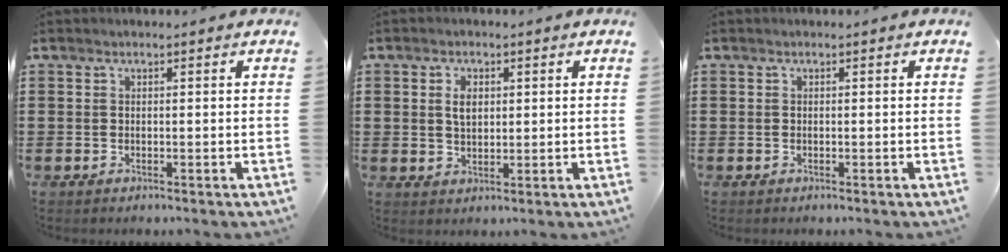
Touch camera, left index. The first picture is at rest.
{"total": 3.0, "force": [0.8, 2.0, 2.2], "torque": [-0.040, 0.007, 0.012]}
{"total": 0.0}